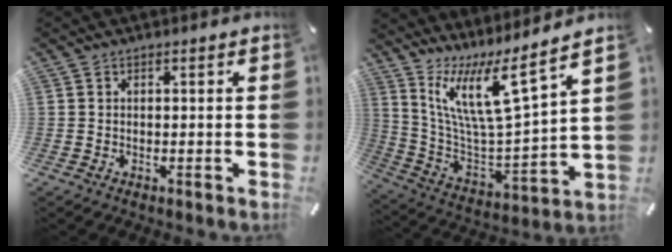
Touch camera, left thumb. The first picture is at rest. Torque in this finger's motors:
{"motor_torque": [0.97, -0.29, 1.34, -1.34, 0.42]}